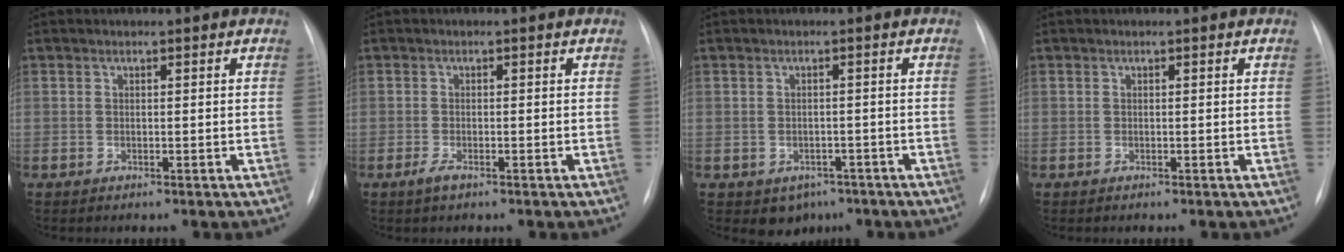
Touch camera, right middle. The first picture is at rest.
{"total": 1.4, "force": [-0.8, 0.3, 1.0], "torque": [-0.021, -0.002, -0.014]}
{"total": 3.6, "force": [-2.0, 2.7, 1.4], "torque": [-0.011, 0.004, -0.013]}
{"total": 0.0}